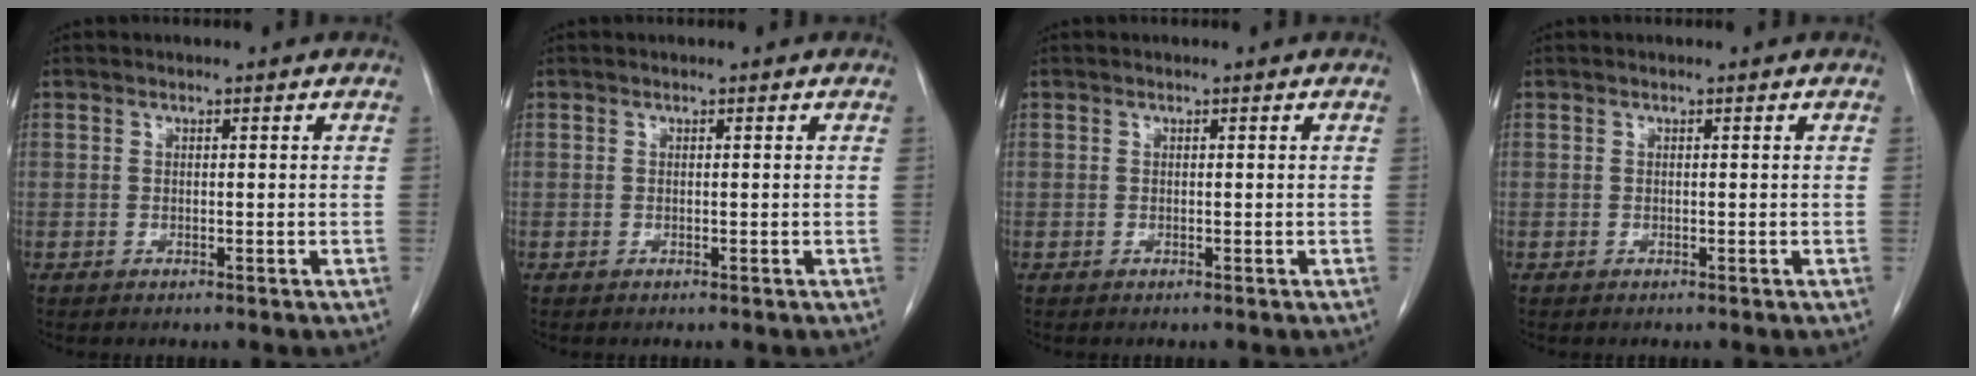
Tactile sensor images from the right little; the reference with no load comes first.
{"total": 0.0}
{"total": 0.0}
{"total": 0.0}